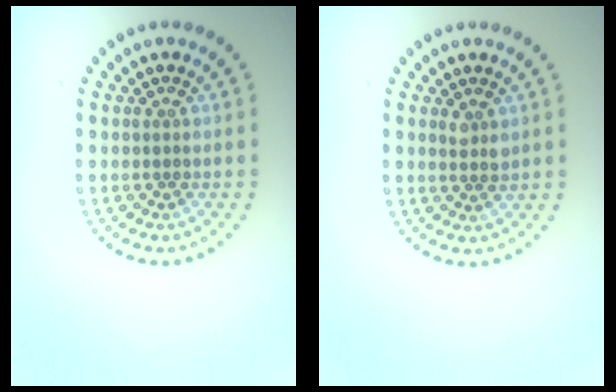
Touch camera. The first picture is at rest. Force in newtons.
{"total": 1.2, "press": 1.1, "slide": 0.4}